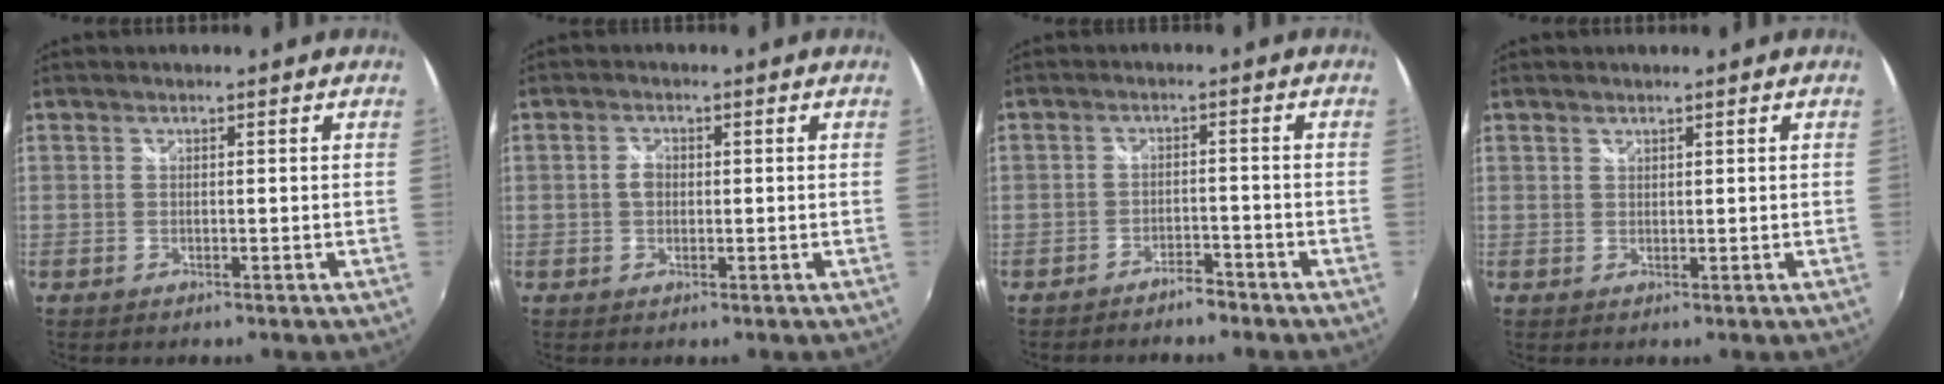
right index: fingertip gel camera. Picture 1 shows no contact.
{"total": 2.3, "force": [0.0, 1.8, 1.4], "torque": [-0.027, 0.005, -0.003]}
{"total": 3.7, "force": [-3.4, 1.1, 1.1], "torque": [-0.033, 0.002, -0.052]}
{"total": 0.8, "force": [0.6, 0.5, 0.2], "torque": [-0.001, 0.002, 0.010]}